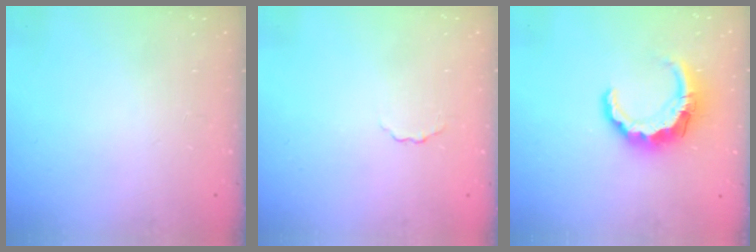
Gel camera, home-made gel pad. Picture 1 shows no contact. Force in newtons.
{"total": 1.2, "press": 1.2, "slide": 0.3}
{"total": 9.9, "press": 9.7, "slide": 1.7}